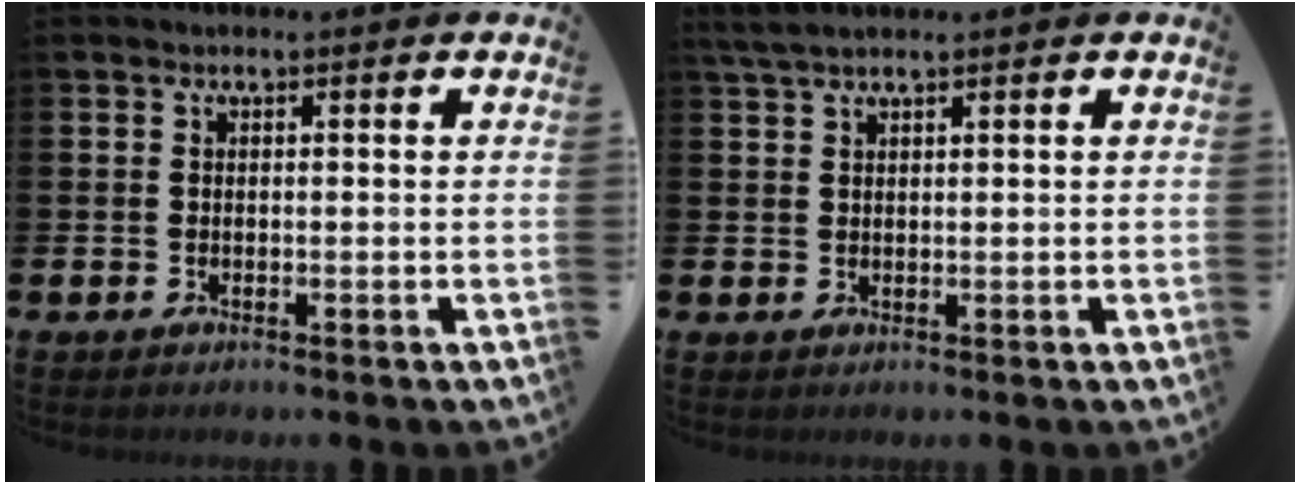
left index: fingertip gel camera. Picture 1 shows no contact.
{"total": 2.2, "force": [1.8, 0.4, 1.2], "torque": [-0.031, 0.006, 0.035]}